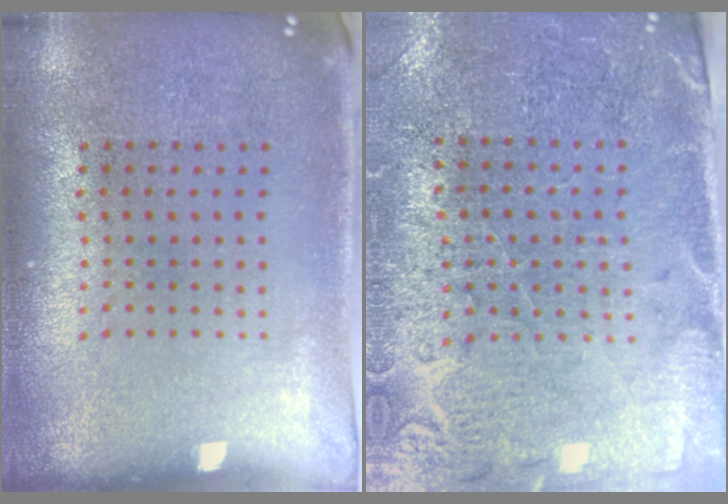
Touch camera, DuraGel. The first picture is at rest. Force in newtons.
{"total": 3.2, "press": 3.0, "slide": 0.9}